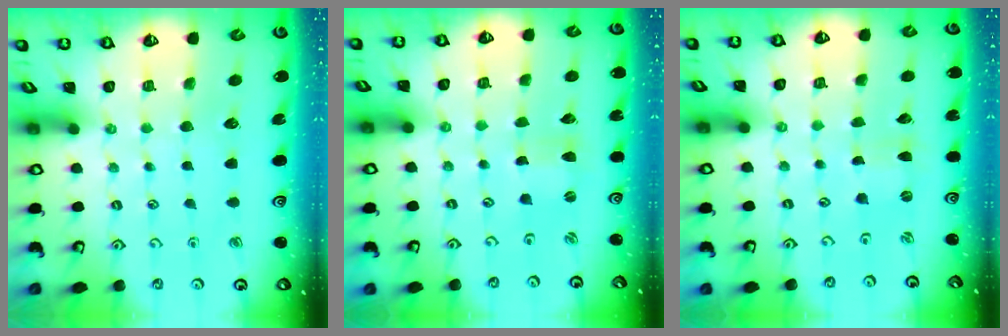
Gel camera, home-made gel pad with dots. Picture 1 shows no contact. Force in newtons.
{"total": 0.0}
{"total": 0.0}